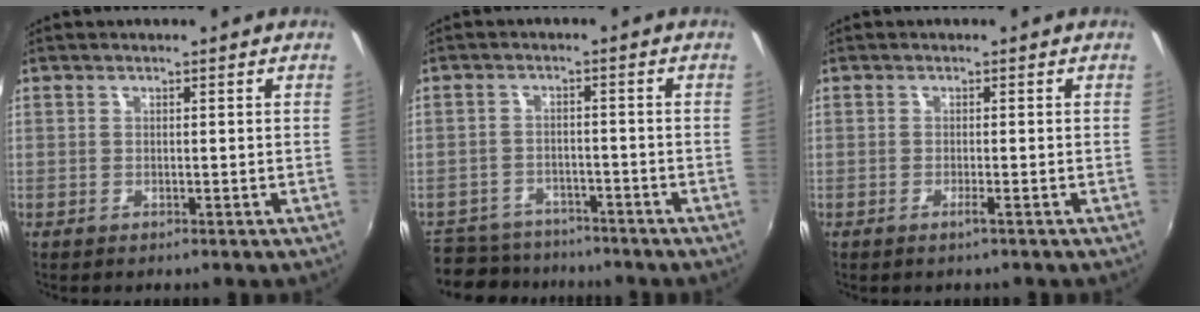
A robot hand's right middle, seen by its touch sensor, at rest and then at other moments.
{"total": 8.5, "force": [-7.2, 4.3, 1.2], "torque": [-0.049, 0.009, -0.114]}
{"total": 0.9, "force": [-0.7, -0.1, 0.6], "torque": [-0.013, 0.000, -0.013]}